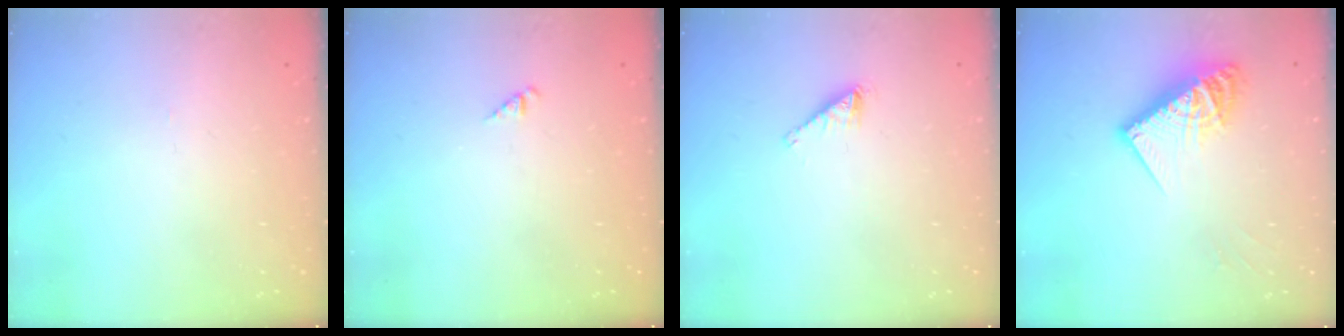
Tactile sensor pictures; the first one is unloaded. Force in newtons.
{"total": 0.9, "press": 0.9, "slide": 0.2}
{"total": 1.7, "press": 1.7, "slide": 0.2}
{"total": 13.1, "press": 13.0, "slide": 0.9}